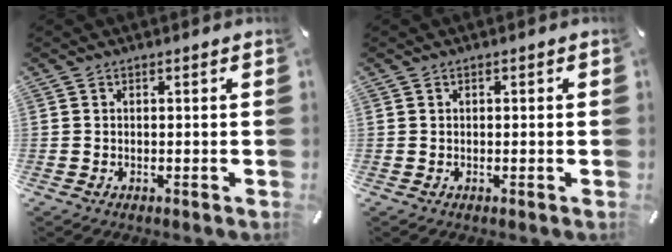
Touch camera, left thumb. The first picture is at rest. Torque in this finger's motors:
{"motor_torque": [-0.30, -0.19, -0.06, 0.03, -0.07]}